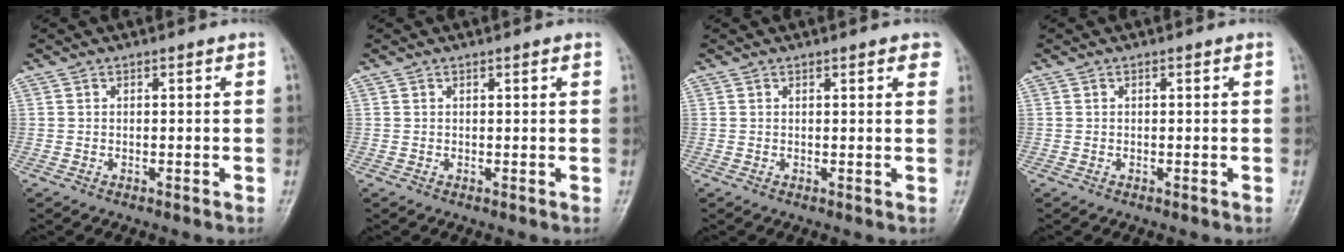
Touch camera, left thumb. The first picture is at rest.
{"total": 0.7, "force": [0.4, 0.1, 0.6], "torque": [-0.007, 0.001, 0.004]}
{"total": 2.6, "force": [1.6, 0.9, 1.8], "torque": [-0.012, -0.003, 0.016]}
{"total": 0.0}